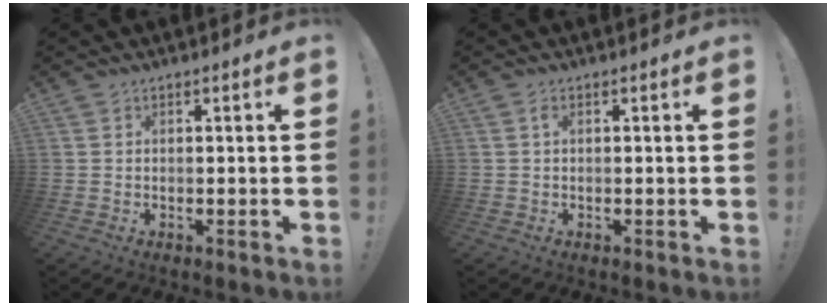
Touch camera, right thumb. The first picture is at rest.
{"total": 1.1, "force": [0.3, 0.4, 1.0], "torque": [-0.014, 0.001, 0.002]}